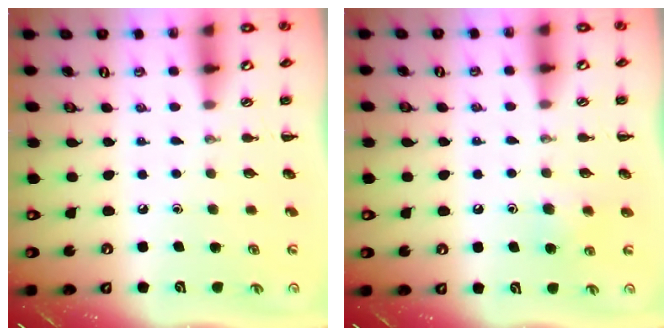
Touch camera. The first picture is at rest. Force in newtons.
{"total": 6.8, "press": 6.6, "slide": 1.6}